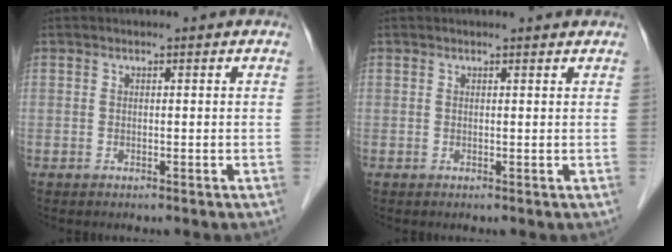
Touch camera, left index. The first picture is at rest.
{"total": 1.6, "force": [1.6, 0.1, 0.3], "torque": [-0.011, 0.003, 0.017]}